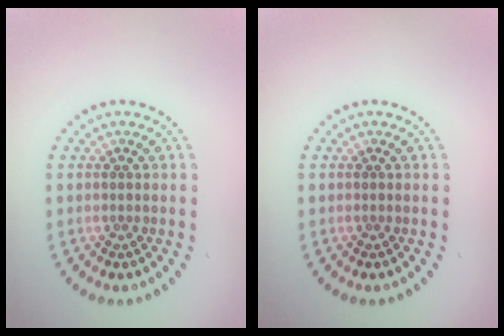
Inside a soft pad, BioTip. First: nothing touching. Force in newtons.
{"total": 0.0}